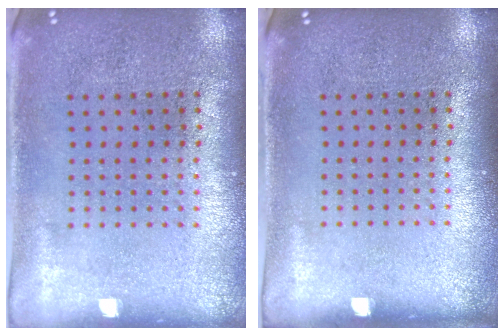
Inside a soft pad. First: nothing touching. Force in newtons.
{"total": 0.0}